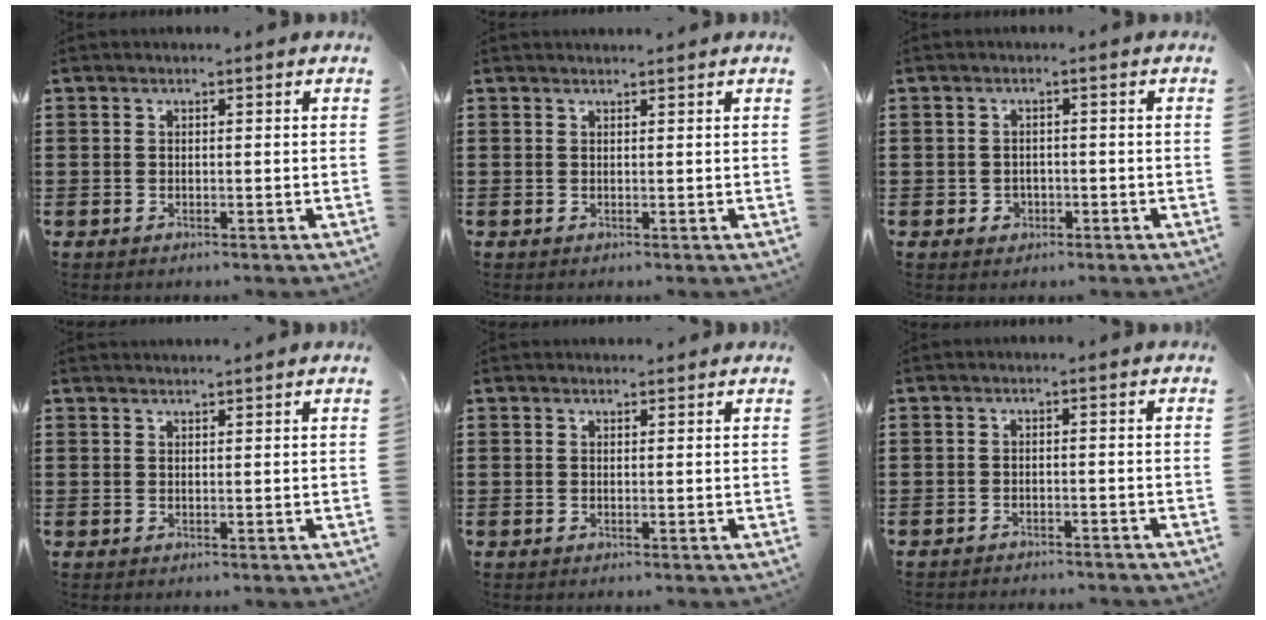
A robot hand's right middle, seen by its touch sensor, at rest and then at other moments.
{"total": 0.8, "force": [0.8, -0.2, 0.0], "torque": [-0.001, -0.001, 0.016]}
{"total": 1.2, "force": [-0.5, 1.1, 0.3], "torque": [-0.010, 0.002, -0.012]}
{"total": 1.2, "force": [1.2, -0.2, 0.0], "torque": [-0.002, -0.002, 0.024]}
{"total": 0.8, "force": [0.8, 0.0, -0.1], "torque": [-0.001, 0.000, 0.017]}
{"total": 1.4, "force": [-1.4, 0.0, 0.0], "torque": [-0.003, 0.002, -0.029]}